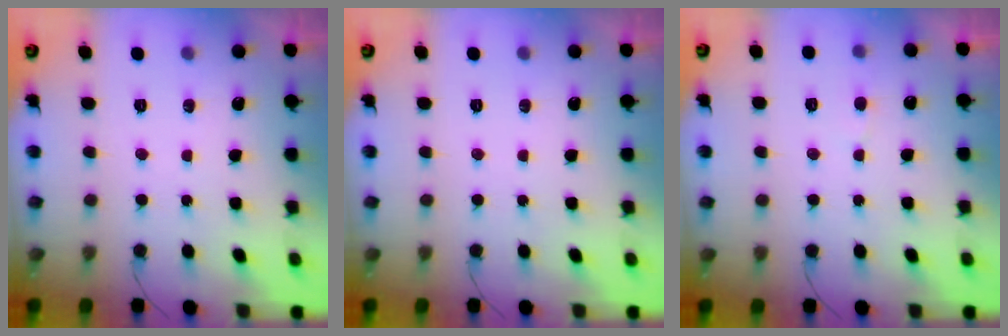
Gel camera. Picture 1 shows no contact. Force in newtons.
{"total": 0.0}
{"total": 2.5, "press": 2.5, "slide": 0.1}